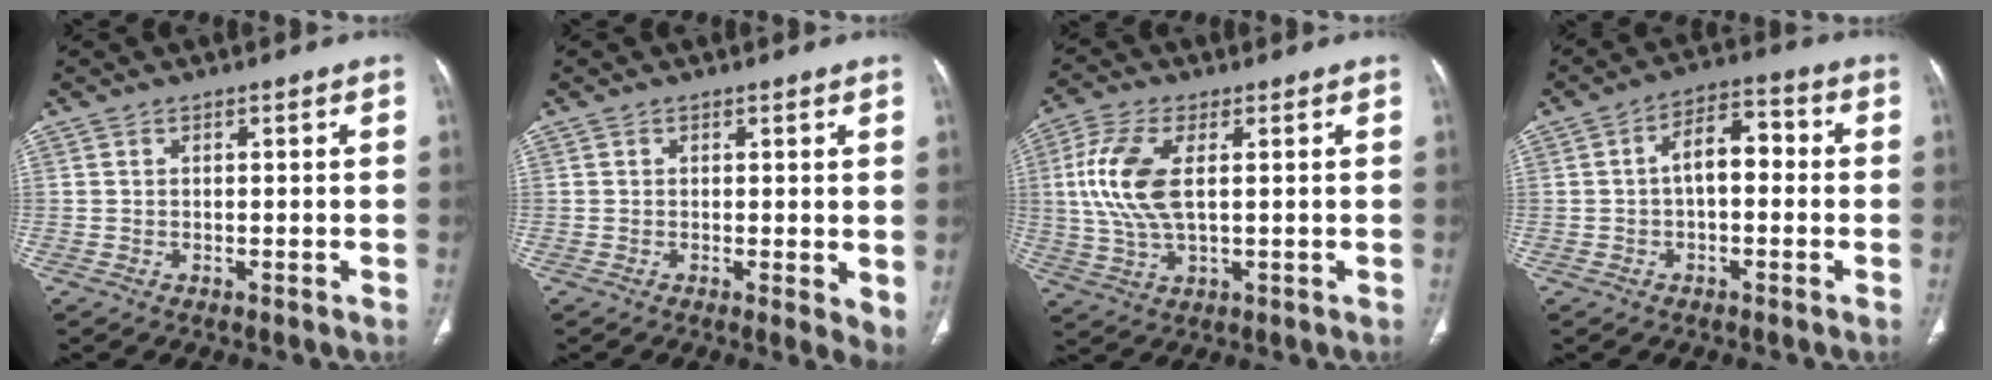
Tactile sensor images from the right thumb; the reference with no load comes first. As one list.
[{"total": 3.7, "force": [0.3, 1.4, 3.4], "torque": [-0.044, -0.012, 0.002]}, {"total": 10.8, "force": [1.7, 4.9, 9.4], "torque": [-0.219, -0.001, 0.036]}, {"total": 7.5, "force": [-0.2, 4.2, 6.2], "torque": [-0.082, 0.033, -0.013]}]